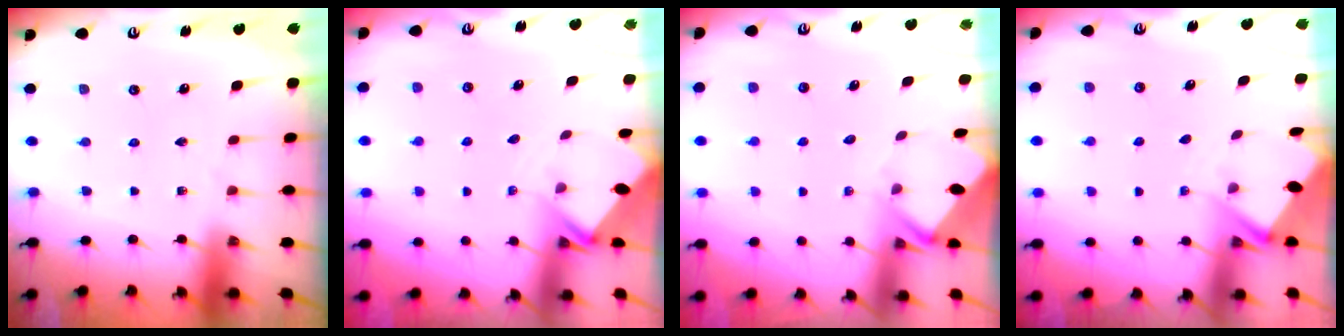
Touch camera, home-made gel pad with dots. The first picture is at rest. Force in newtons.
{"total": 2.6, "press": 2.6, "slide": 0.2}
{"total": 3.9, "press": 3.8, "slide": 0.4}
{"total": 2.7, "press": 2.7, "slide": 0.3}